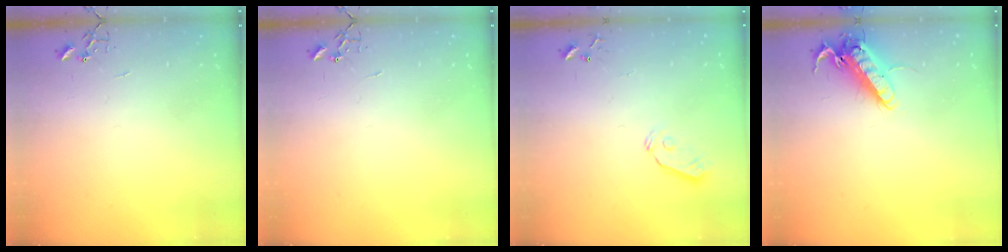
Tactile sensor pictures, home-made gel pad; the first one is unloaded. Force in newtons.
{"total": 0.0}
{"total": 6.1, "press": 6.1, "slide": 0.5}
{"total": 15.0, "press": 14.7, "slide": 2.5}